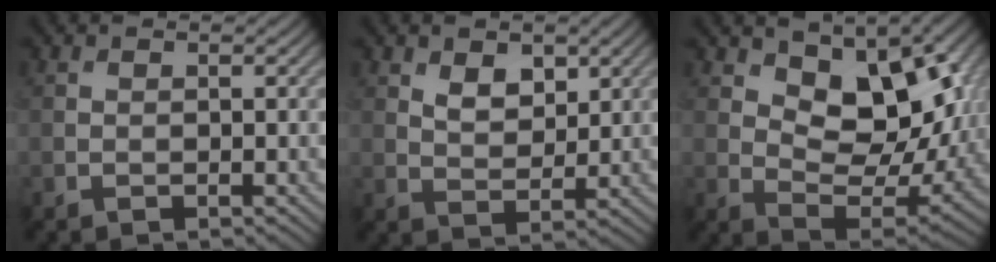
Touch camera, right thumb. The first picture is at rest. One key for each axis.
{"total": 3.7, "fx": 2.0, "fy": 2.2, "fz": 2.2, "tx": -0.046, "ty": -0.007, "tz": 0.037}
{"total": 11.5, "fx": 4.6, "fy": 6.4, "fz": 8.3, "tx": -0.146, "ty": -0.013, "tz": 0.079}